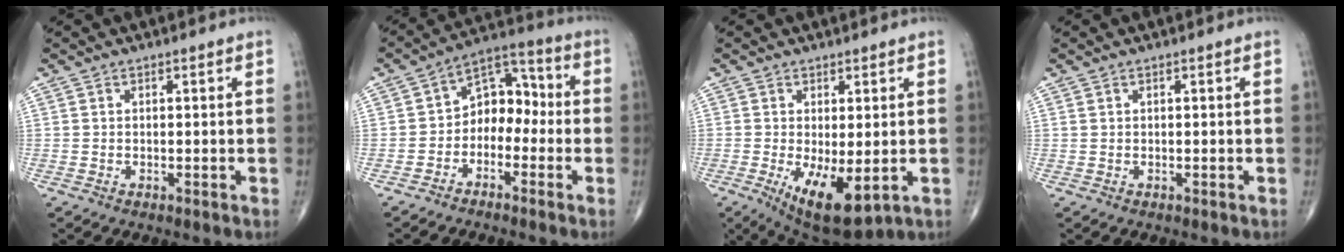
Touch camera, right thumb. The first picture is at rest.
{"total": 8.8, "force": [-2.0, 6.3, 5.8], "torque": [-0.056, 0.048, -0.051]}
{"total": 10.6, "force": [-2.6, 4.3, 9.4], "torque": [-0.145, -0.024, -0.023]}
{"total": 0.0}